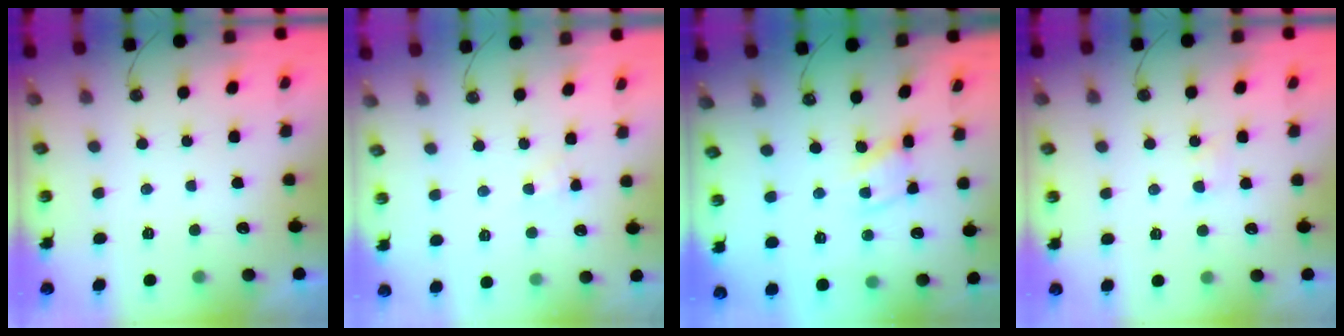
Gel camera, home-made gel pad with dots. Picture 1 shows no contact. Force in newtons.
{"total": 4.6, "press": 4.6, "slide": 0.6}
{"total": 5.9, "press": 5.9, "slide": 0.4}
{"total": 2.8, "press": 2.7, "slide": 0.5}